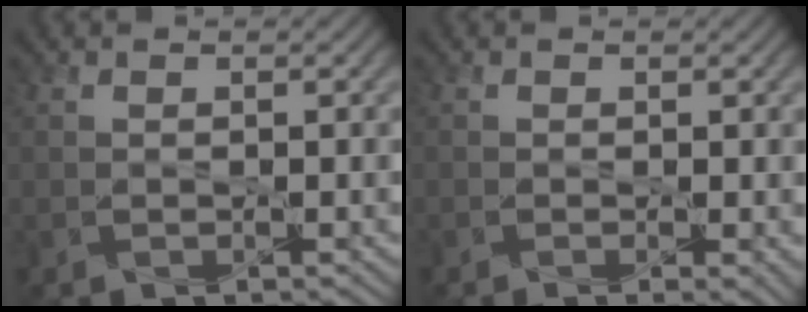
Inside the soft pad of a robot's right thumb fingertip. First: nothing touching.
{"total": 1.4, "force": [-0.4, 0.2, 1.3], "torque": [-0.025, -0.007, -0.005]}